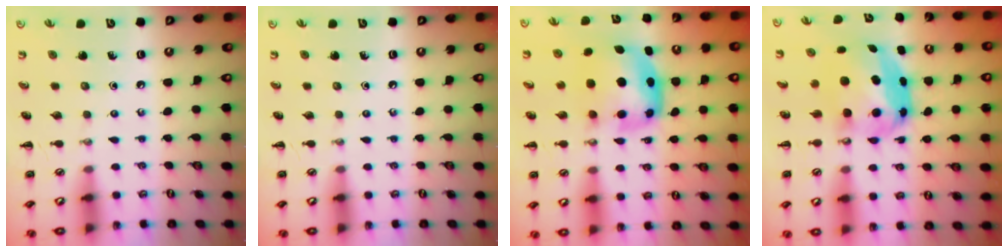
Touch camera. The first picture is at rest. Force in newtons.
{"total": 0.0}
{"total": 6.1, "press": 5.9, "slide": 1.3}
{"total": 7.2, "press": 7.0, "slide": 1.6}